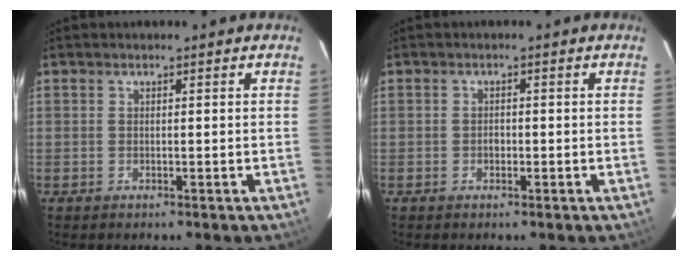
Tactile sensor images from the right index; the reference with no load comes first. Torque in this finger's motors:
{"motor_torque": [0.31, 0.00, 0.13, 0.02]}